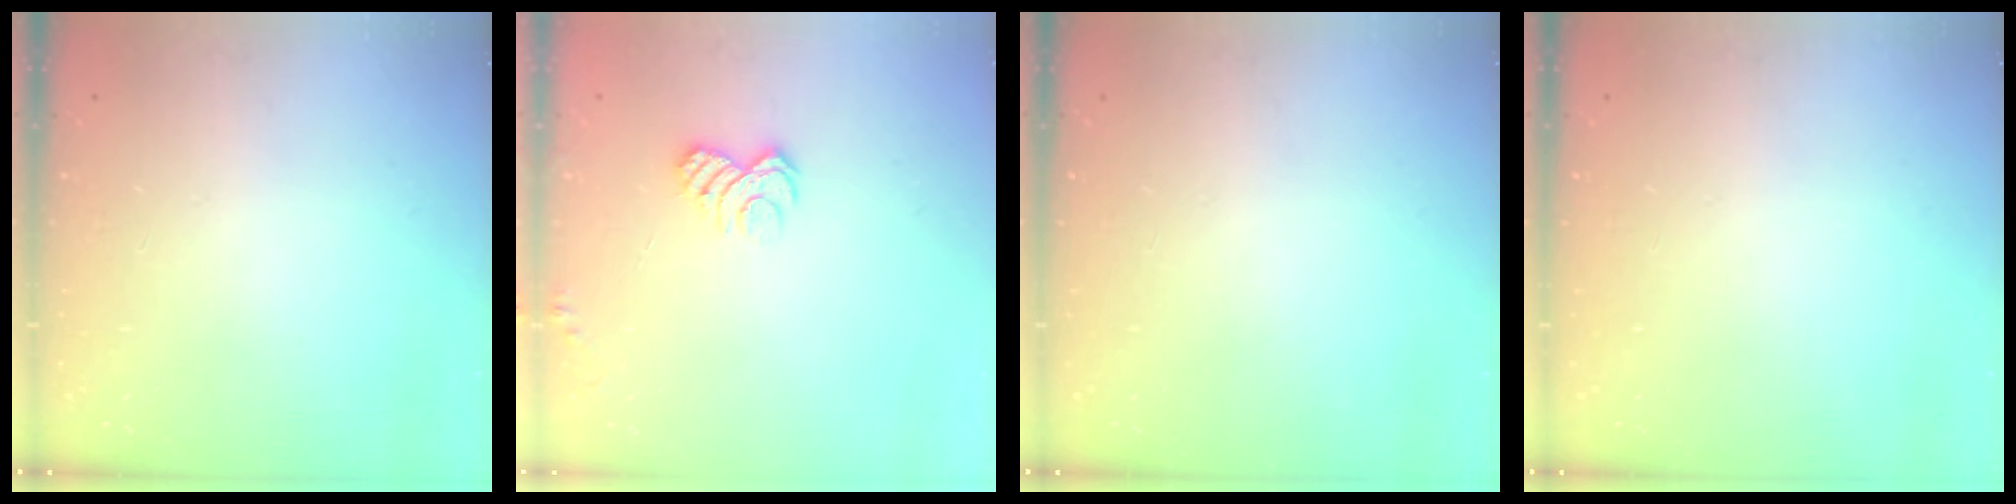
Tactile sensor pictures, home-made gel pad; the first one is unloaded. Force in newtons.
{"total": 5.1, "press": 5.0, "slide": 1.3}
{"total": 0.0}
{"total": 0.0}